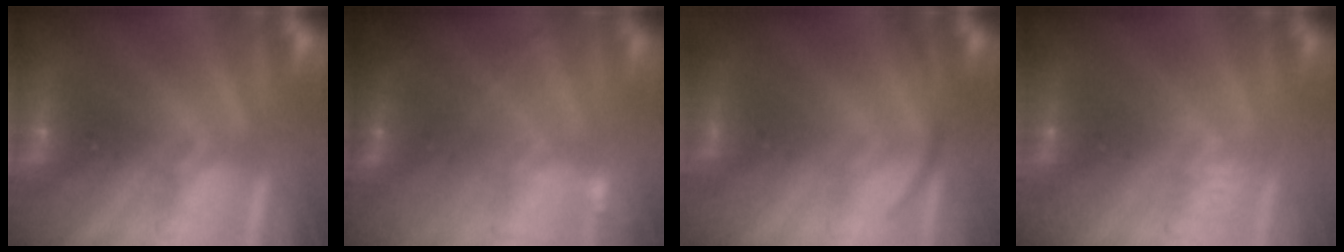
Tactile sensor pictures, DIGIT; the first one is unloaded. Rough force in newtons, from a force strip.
{"total": 2.0}
{"total": 2.9}
{"total": 1.1}